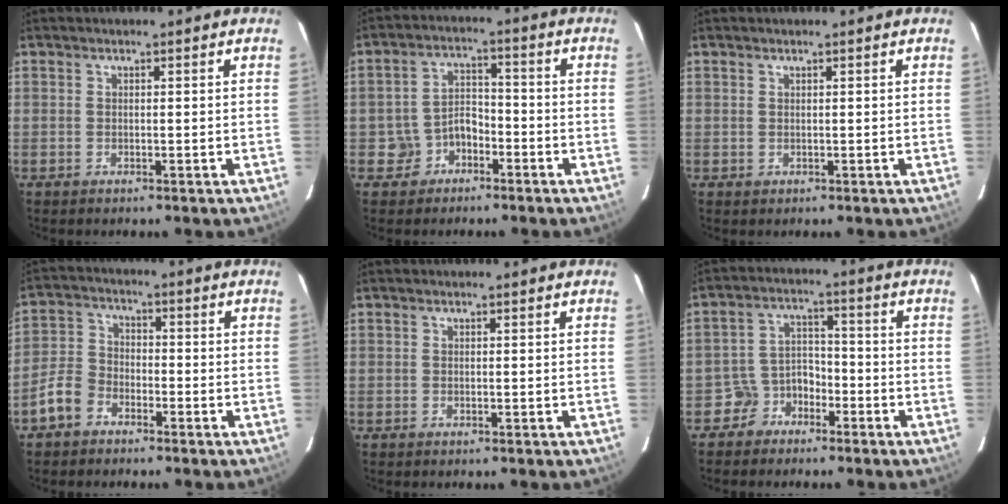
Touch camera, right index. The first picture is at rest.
{"total": 5.4, "force": [-3.0, 4.3, 1.4], "torque": [-0.037, 0.024, -0.042]}
{"total": 0.7, "force": [0.2, 0.7, 0.0], "torque": [0.005, 0.004, 0.003]}
{"total": 6.1, "force": [-3.9, 4.1, 2.2], "torque": [-0.055, 0.022, -0.079]}
{"total": 0.0}
{"total": 5.4, "force": [-3.8, 3.9, 0.5], "torque": [-0.014, 0.028, -0.069]}